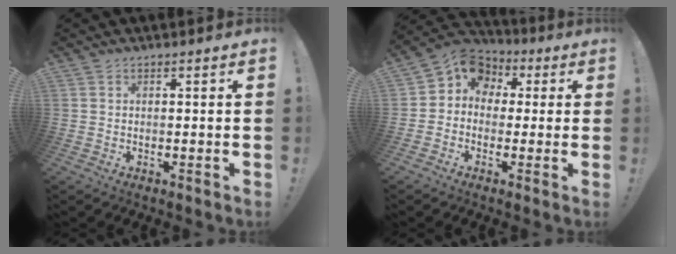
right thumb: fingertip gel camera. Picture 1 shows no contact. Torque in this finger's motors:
{"motor_torque": [0.04, 0.90, 0.46, -0.41, 0.18]}